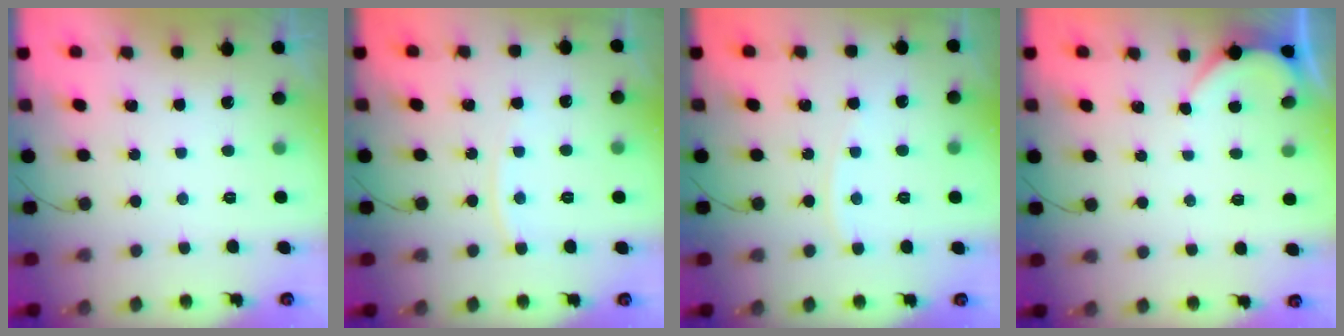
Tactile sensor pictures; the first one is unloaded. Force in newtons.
{"total": 5.4, "press": 5.3, "slide": 0.7}
{"total": 3.8, "press": 3.8, "slide": 0.5}
{"total": 2.7, "press": 2.6, "slide": 0.4}